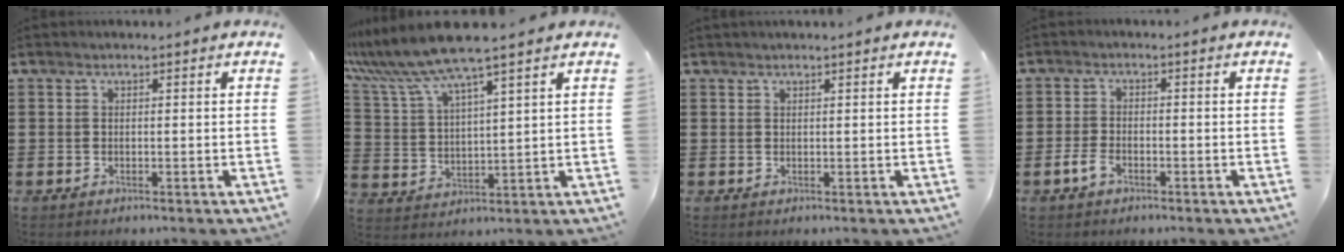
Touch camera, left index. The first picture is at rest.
{"total": 8.8, "force": [7.4, 0.0, 4.9], "torque": [-0.128, -0.037, 0.125]}
{"total": 0.7, "force": [0.5, 0.0, 0.4], "torque": [-0.008, -0.001, 0.010]}
{"total": 2.9, "force": [-1.6, 1.5, 1.9], "torque": [-0.049, 0.000, -0.036]}